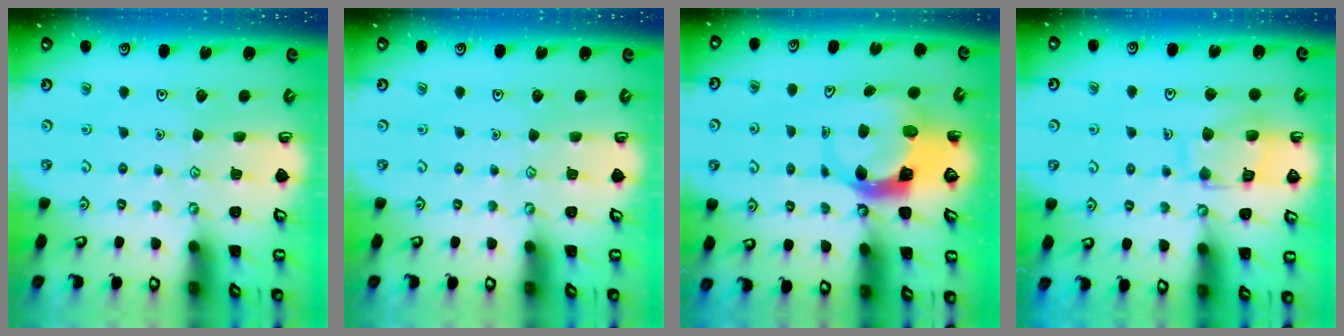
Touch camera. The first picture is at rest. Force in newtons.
{"total": 0.0}
{"total": 5.8, "press": 5.7, "slide": 0.7}
{"total": 12.4, "press": 12.4, "slide": 1.2}